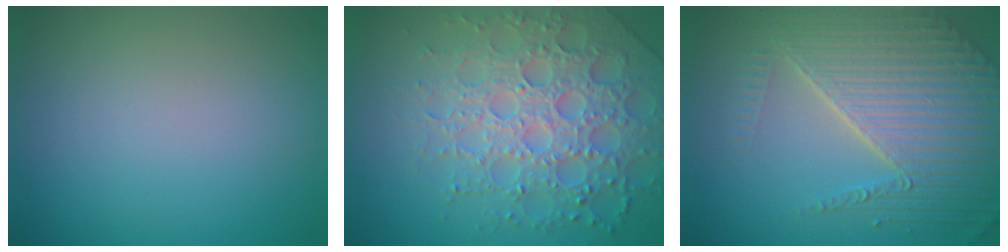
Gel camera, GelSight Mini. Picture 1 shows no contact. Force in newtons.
{"total": 7.3, "press": 7.1, "slide": 1.7}
{"total": 7.7, "press": 5.8, "slide": 5.0}